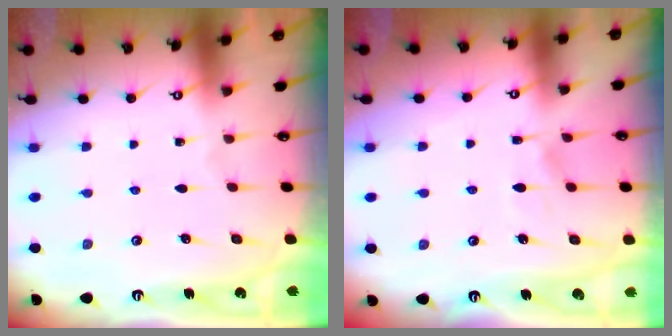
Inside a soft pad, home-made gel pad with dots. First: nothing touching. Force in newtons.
{"total": 5.4, "press": 5.4, "slide": 0.7}